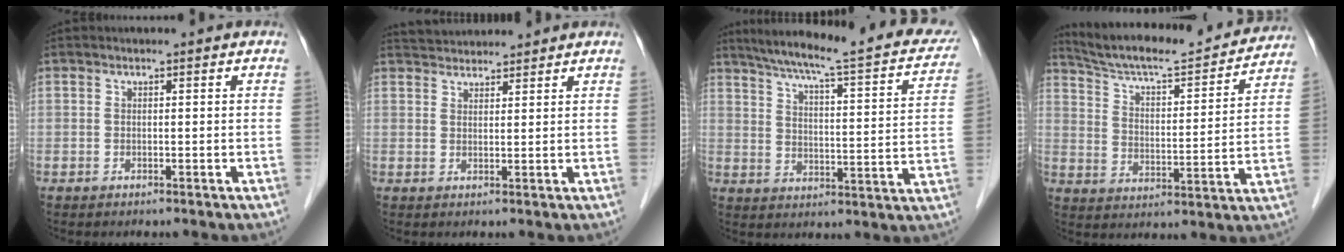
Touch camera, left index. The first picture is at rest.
{"total": 5.6, "force": [5.4, 1.0, 0.9], "torque": [-0.017, 0.037, 0.087]}
{"total": 25.4, "force": [21.2, 3.4, 13.5], "torque": [-0.205, -0.007, 0.270]}
{"total": 19.9, "force": [18.6, 2.5, 6.6], "torque": [-0.109, -0.006, 0.266]}